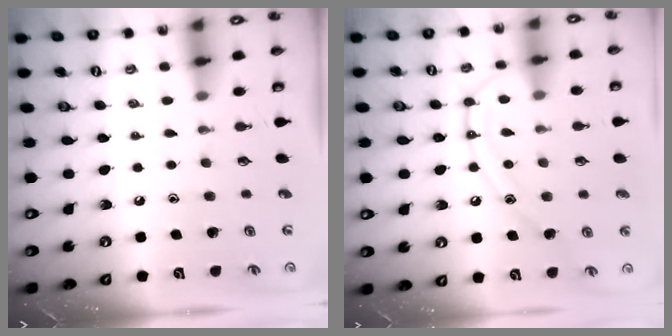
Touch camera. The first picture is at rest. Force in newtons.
{"total": 13.6, "press": 13.6, "slide": 1.4}